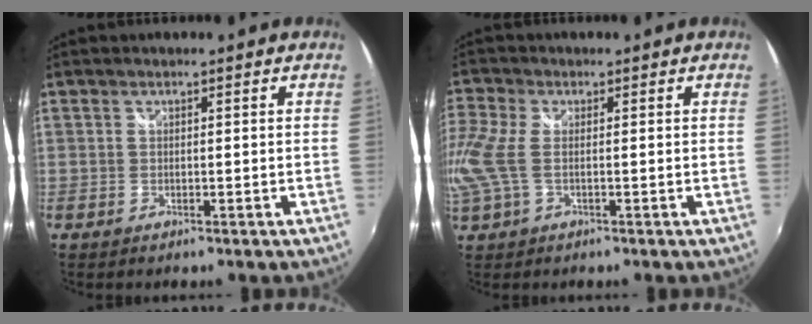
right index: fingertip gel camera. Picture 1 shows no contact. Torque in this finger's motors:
{"motor_torque": [1.35, -0.02, 0.57, 0.17]}